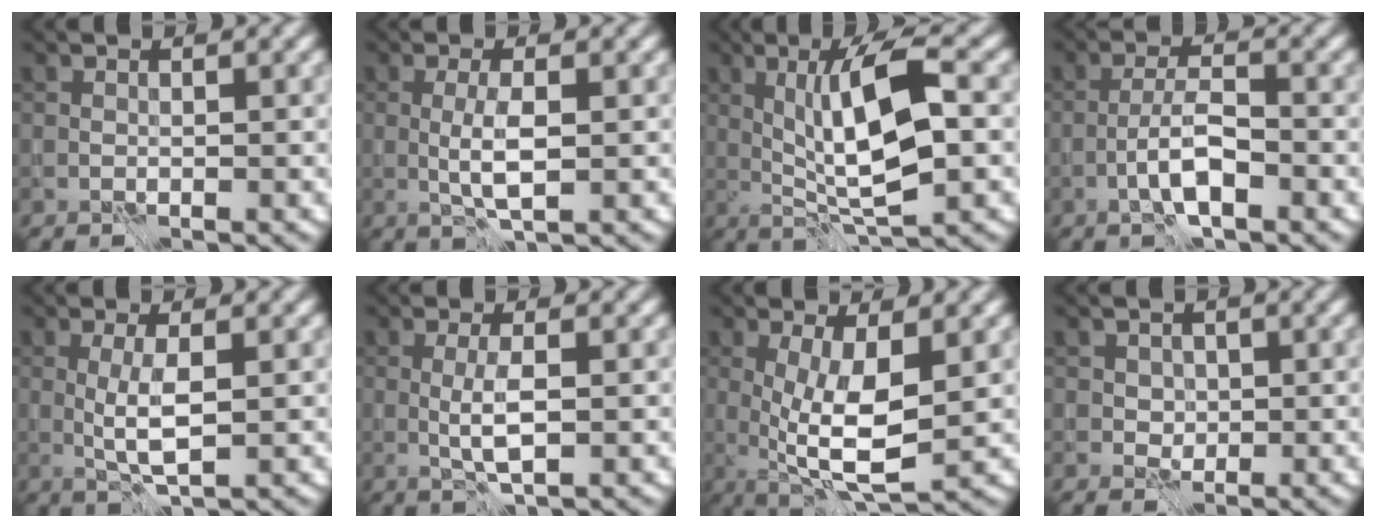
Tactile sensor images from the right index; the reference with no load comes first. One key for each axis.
{"total": 2.6, "fx": -0.4, "fy": 0.4, "fz": 2.5, "tx": -0.054, "ty": 0.000, "tz": -0.006}
{"total": 8.6, "fx": 0.6, "fy": 2.1, "fz": 8.3, "tx": -0.134, "ty": 0.005, "tz": 0.010}
{"total": 3.5, "fx": -1.9, "fy": 0.7, "fz": 2.8, "tx": -0.050, "ty": 0.007, "tz": -0.041}
{"total": 3.0, "fx": -0.2, "fy": 0.5, "fz": 2.9, "tx": -0.063, "ty": 0.000, "tz": -0.003}
{"total": 2.4, "fx": -0.4, "fy": 0.4, "fz": 2.4, "tx": -0.052, "ty": 0.000, "tz": -0.006}
{"total": 6.6, "fx": -0.2, "fy": 2.1, "fz": 6.3, "tx": -0.120, "ty": -0.013, "tz": 0.001}
{"total": 2.0, "fx": 0.3, "fy": 1.8, "fz": 0.6, "tx": -0.013, "ty": 0.003, "tz": 0.005}